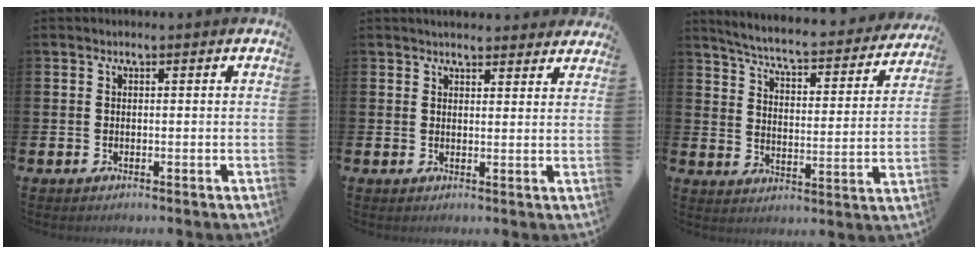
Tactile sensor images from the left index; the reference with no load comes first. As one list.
[{"total": 3.1, "force": [3.0, 0.6, 0.1], "torque": [0.007, -0.018, 0.053]}, {"total": 5.6, "force": [5.1, 0.5, 2.2], "torque": [-0.064, -0.045, 0.079]}]